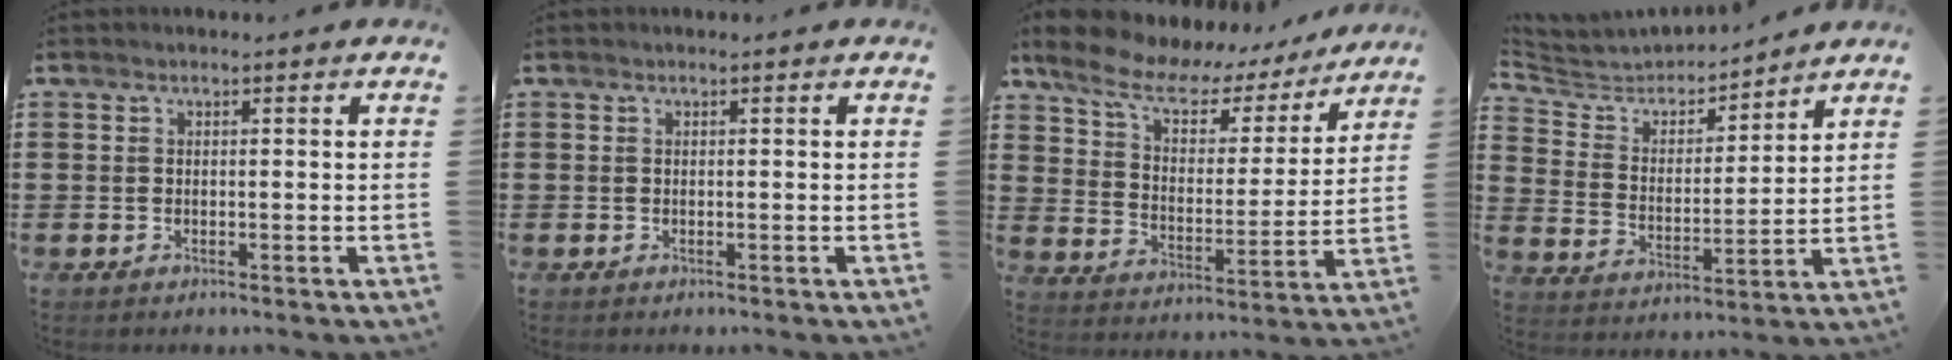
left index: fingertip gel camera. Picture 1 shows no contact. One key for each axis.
{"total": 0.0}
{"total": 8.6, "fx": 6.3, "fy": 3.4, "fz": 4.6, "tx": -0.112, "ty": -0.030, "tz": 0.105}
{"total": 4.9, "fx": 4.6, "fy": 1.6, "fz": 0.7, "tx": -0.046, "ty": -0.034, "tz": 0.073}